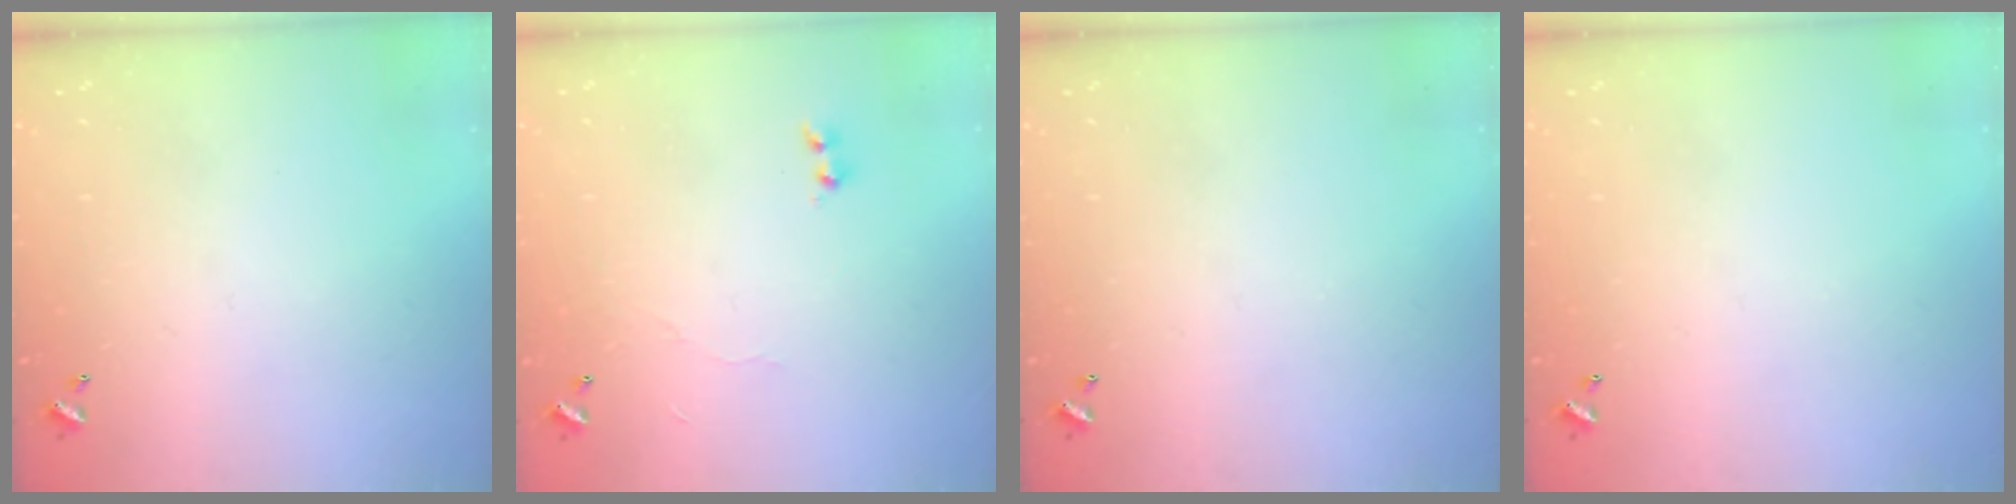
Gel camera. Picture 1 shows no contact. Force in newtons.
{"total": 5.4, "press": 5.4, "slide": 0.3}
{"total": 0.0}
{"total": 0.0}